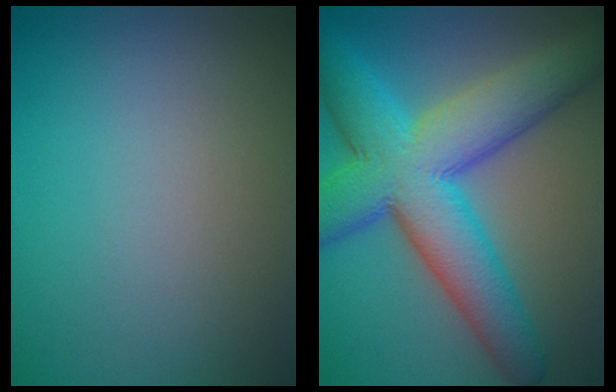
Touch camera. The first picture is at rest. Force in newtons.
{"total": 11.4, "press": 11.4, "slide": 0.1}